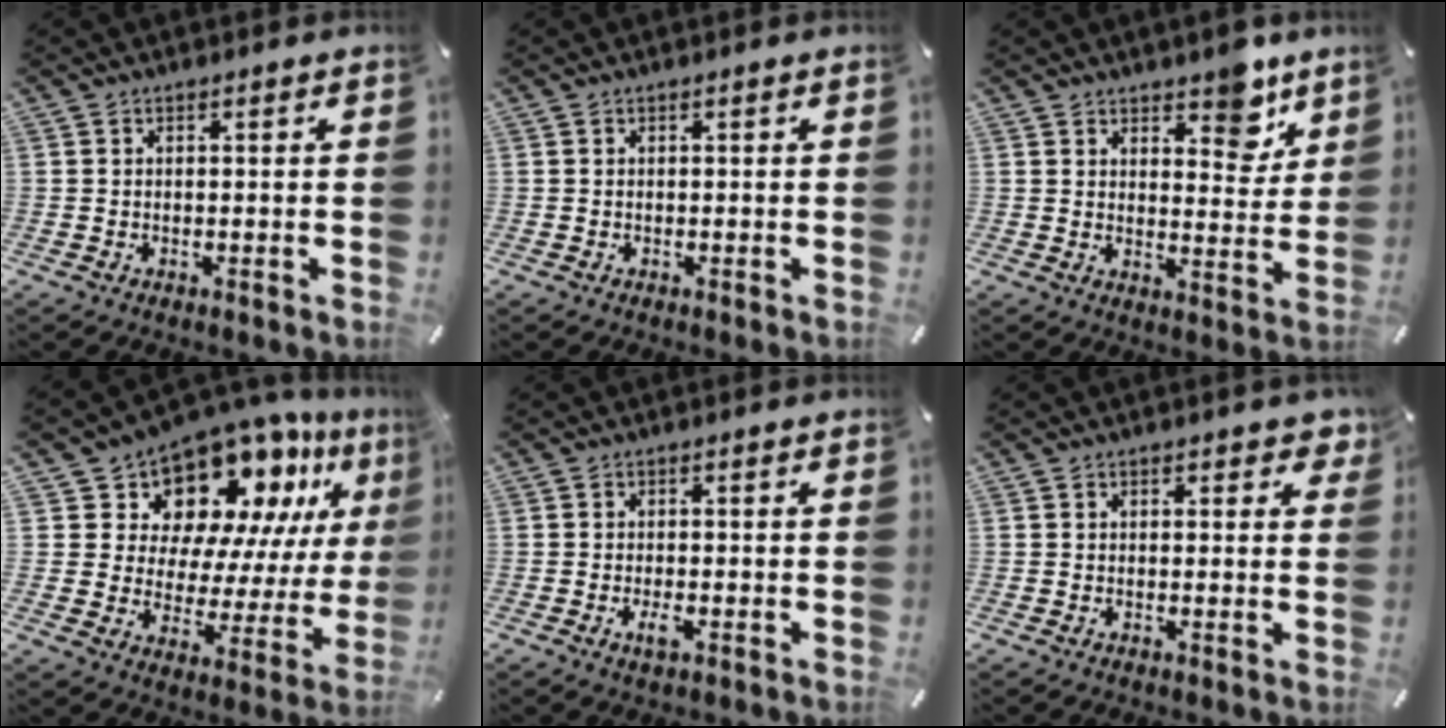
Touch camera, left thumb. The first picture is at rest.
{"total": 0.0}
{"total": 8.8, "force": [6.3, 4.6, 4.1], "torque": [-0.021, -0.046, 0.102]}
{"total": 13.8, "force": [10.6, 7.9, 4.0], "torque": [-0.071, -0.108, 0.182]}
{"total": 2.5, "force": [-1.0, 1.0, 2.1], "torque": [-0.047, -0.003, -0.020]}
{"total": 2.0, "force": [1.1, 1.2, 1.2], "torque": [-0.002, -0.004, 0.013]}